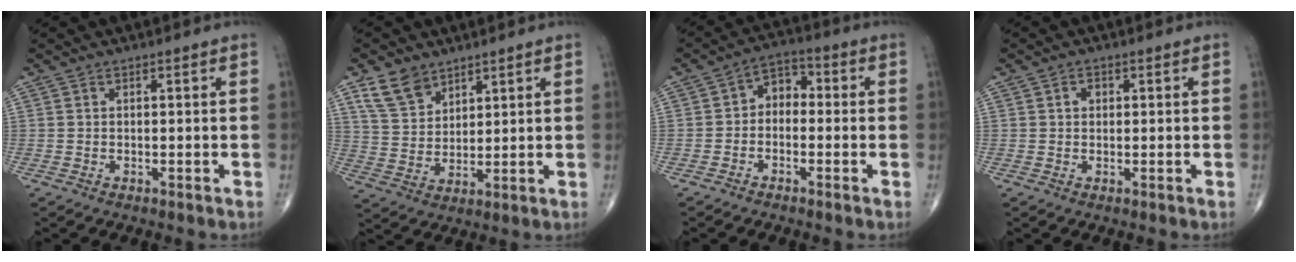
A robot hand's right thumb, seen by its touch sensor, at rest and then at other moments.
{"total": 7.9, "force": [5.3, 5.0, 3.1], "torque": [-0.042, -0.026, 0.111]}
{"total": 5.1, "force": [-0.6, 3.8, 3.4], "torque": [-0.031, 0.026, -0.027]}
{"total": 1.6, "force": [0.4, 1.3, 0.8], "torque": [-0.008, 0.001, 0.004]}